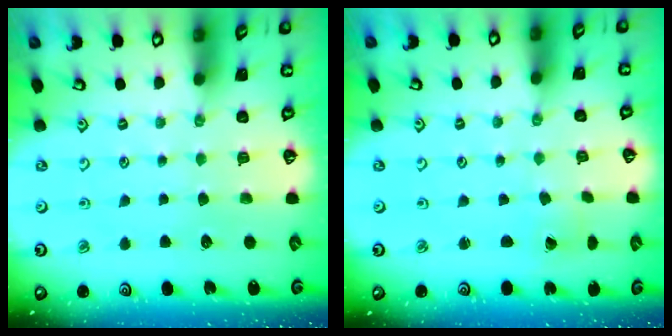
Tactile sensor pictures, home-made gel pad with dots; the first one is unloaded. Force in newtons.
{"total": 0.7, "press": 0.7, "slide": 0.0}